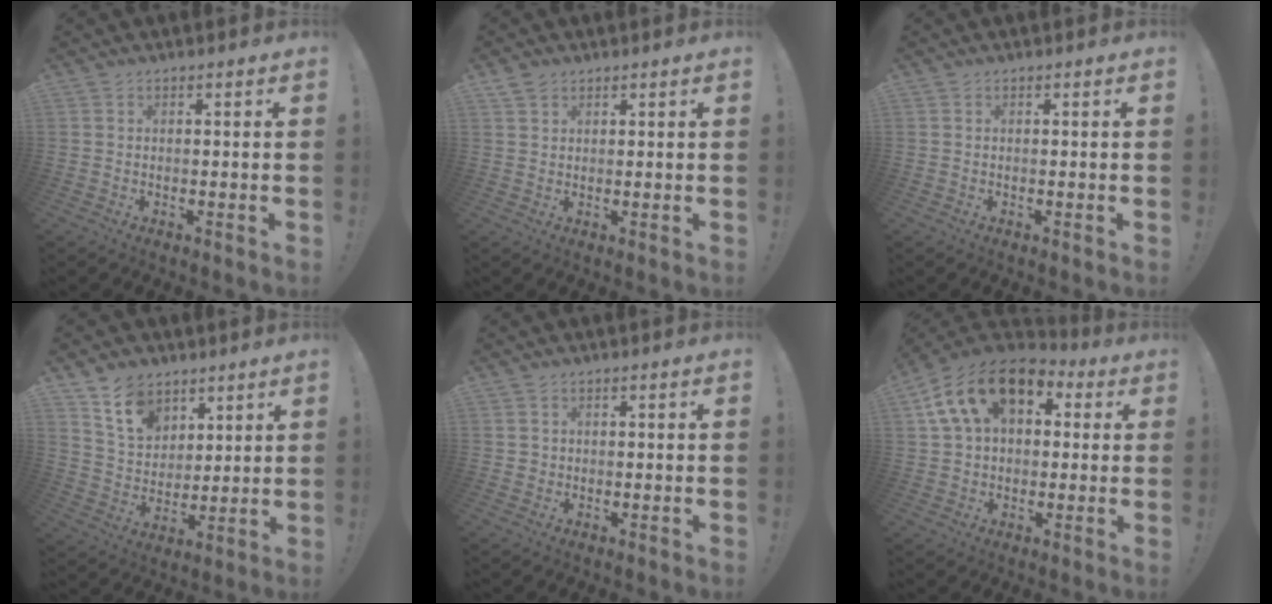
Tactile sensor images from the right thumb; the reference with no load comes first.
{"total": 2.6, "force": [1.9, 1.6, 0.7], "torque": [-0.007, -0.008, 0.036]}
{"total": 0.0}
{"total": 11.7, "force": [7.8, 7.7, 4.0], "torque": [-0.068, -0.047, 0.154]}
{"total": 1.6, "force": [0.4, 1.5, 0.4], "torque": [0.000, -0.001, 0.007]}
{"total": 17.2, "force": [7.2, 10.9, 11.1], "torque": [-0.192, -0.015, 0.132]}